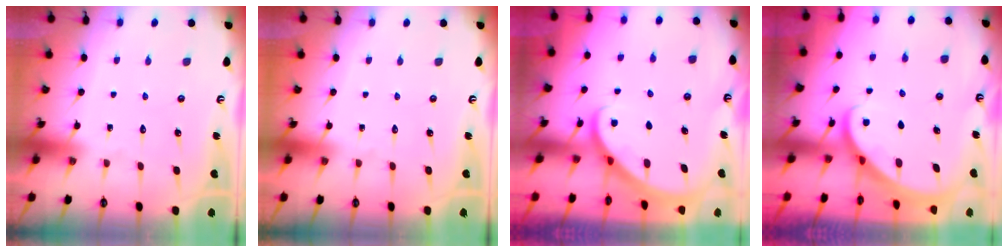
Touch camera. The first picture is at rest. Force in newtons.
{"total": 0.0}
{"total": 2.8, "press": 2.8, "slide": 0.2}
{"total": 2.6, "press": 2.6, "slide": 0.2}